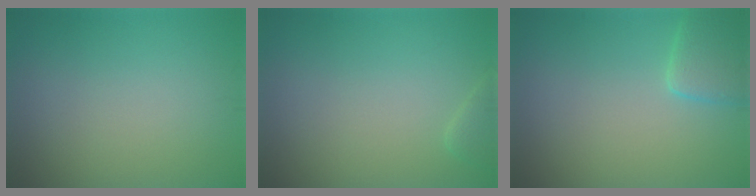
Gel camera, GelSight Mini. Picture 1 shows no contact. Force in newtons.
{"total": 1.1, "press": 1.1, "slide": 0.1}
{"total": 2.8, "press": 2.8, "slide": 0.2}